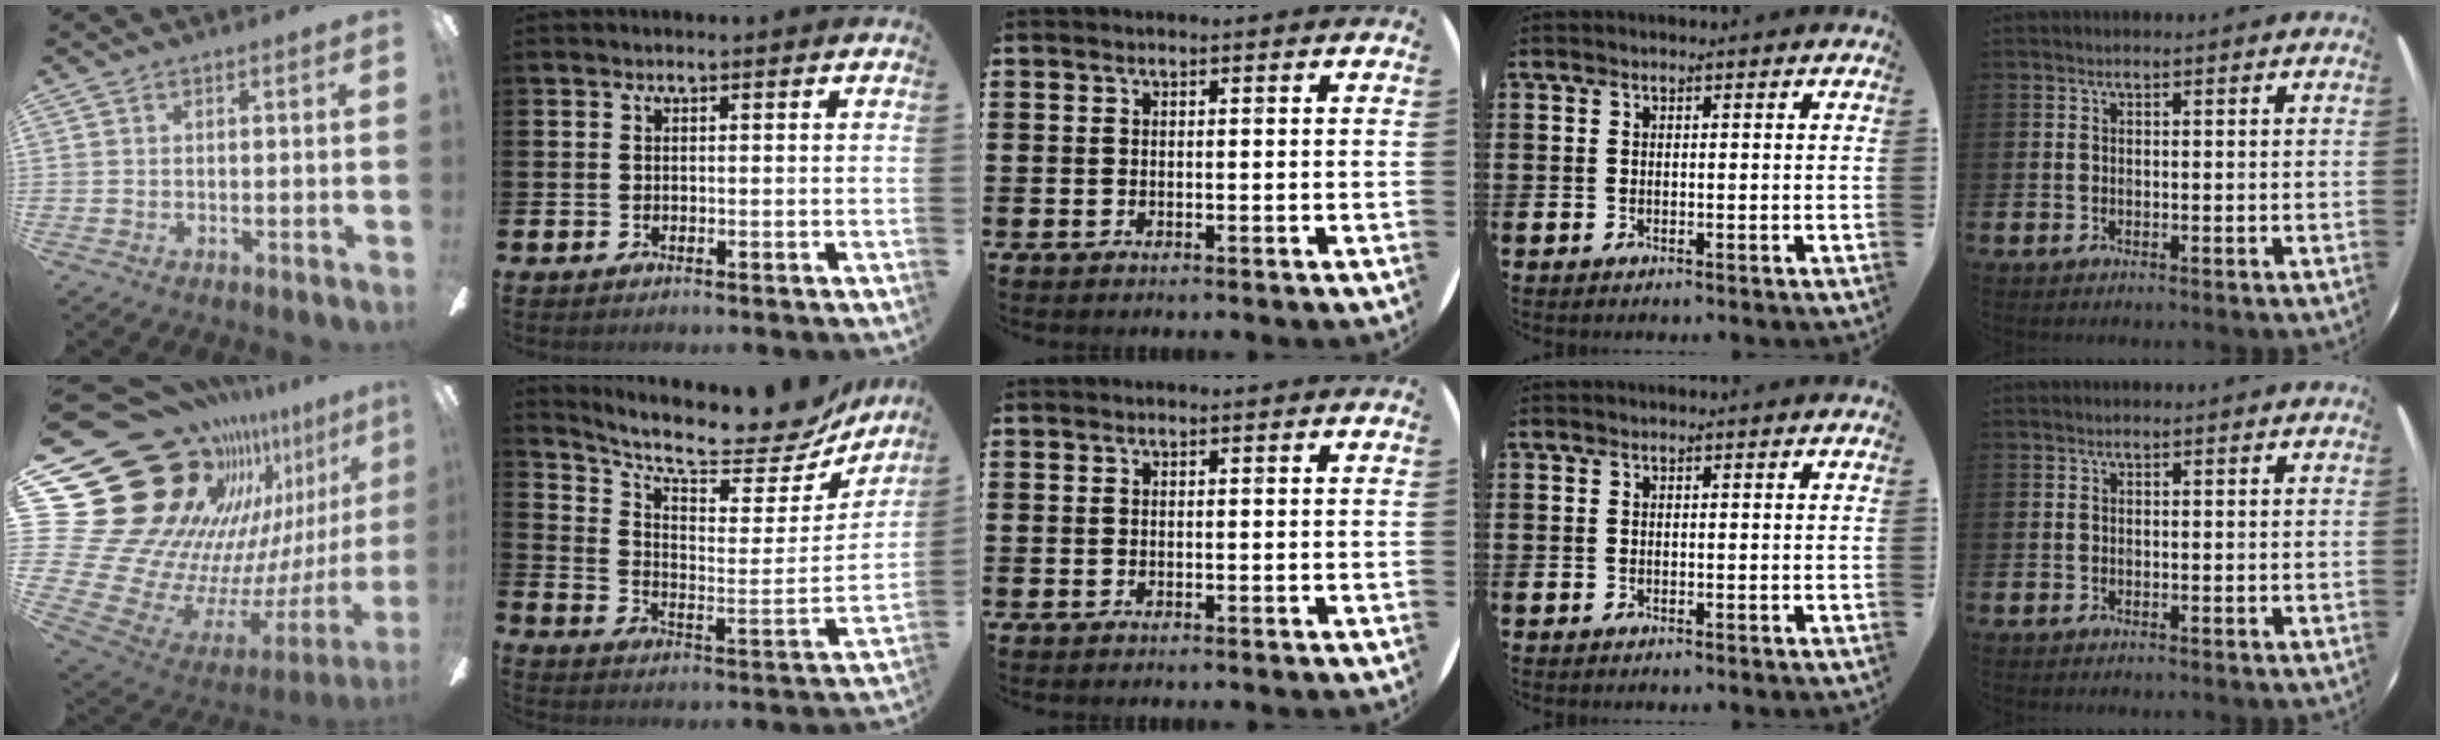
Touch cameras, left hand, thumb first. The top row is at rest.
{"thumb": {"total": 33.2, "force": [17.6, 20.5, 19.3], "torque": [-0.298, -0.217, 0.412]}, "index": {"total": 10.0, "force": [8.9, 2.4, 3.9], "torque": [-0.094, -0.075, 0.148]}}